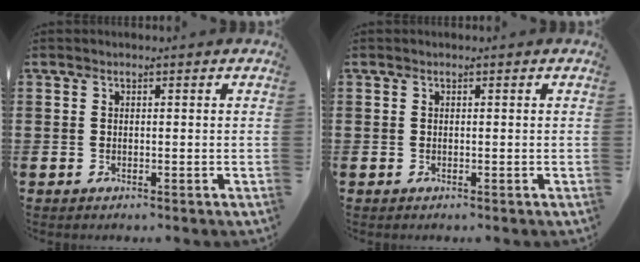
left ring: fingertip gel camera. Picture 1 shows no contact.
{"total": 0.0}